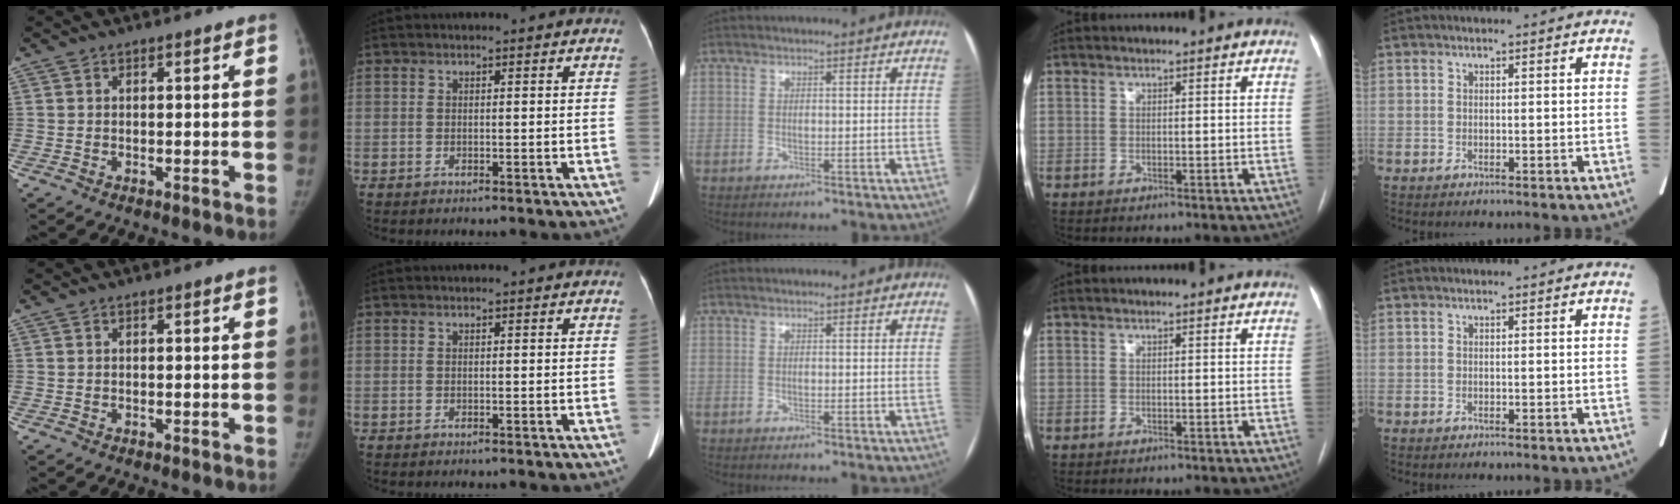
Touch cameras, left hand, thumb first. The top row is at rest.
{}